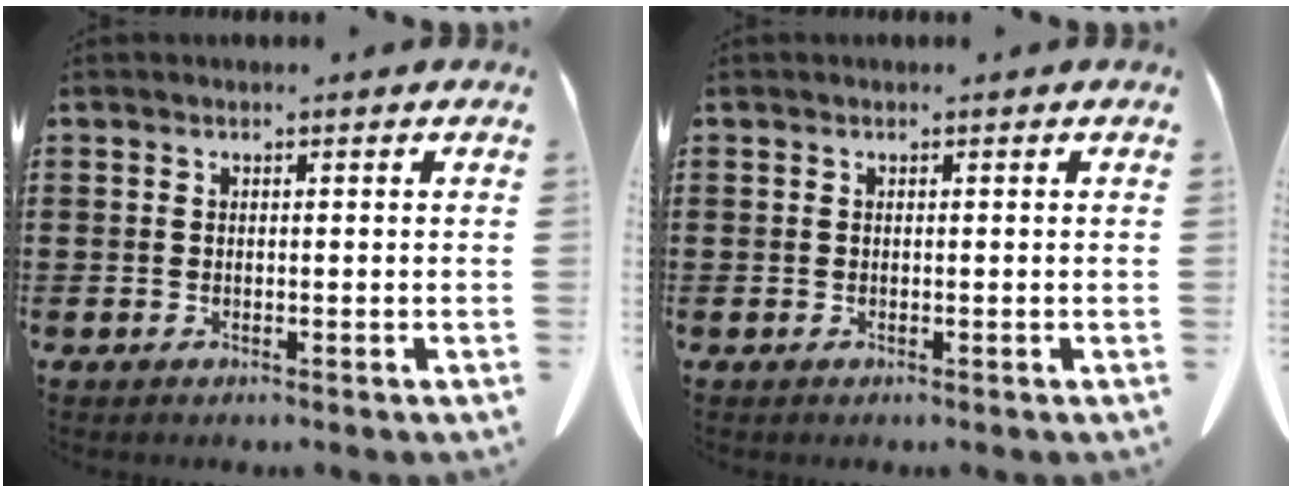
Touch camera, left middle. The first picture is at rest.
{"total": 0.0}